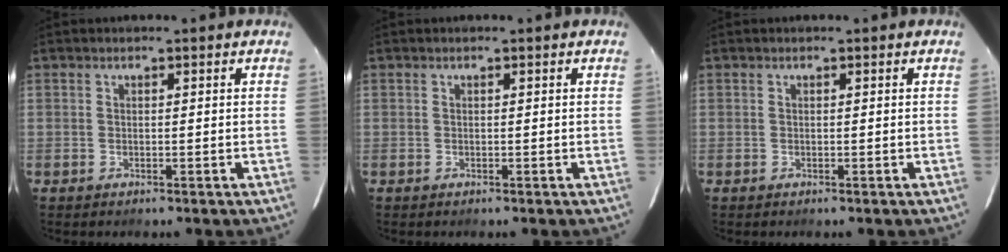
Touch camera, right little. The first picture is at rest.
{"total": 0.0}
{"total": 0.0}